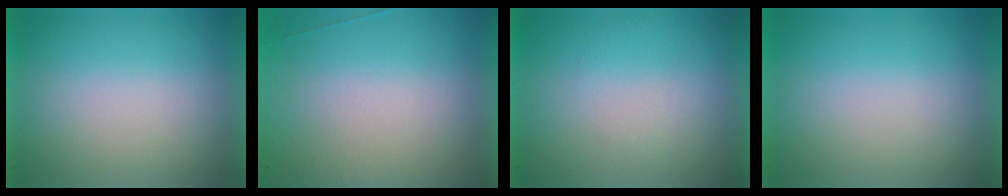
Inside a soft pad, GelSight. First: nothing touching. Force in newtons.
{"total": 5.7}
{"total": 1.2}
{"total": 0.0}